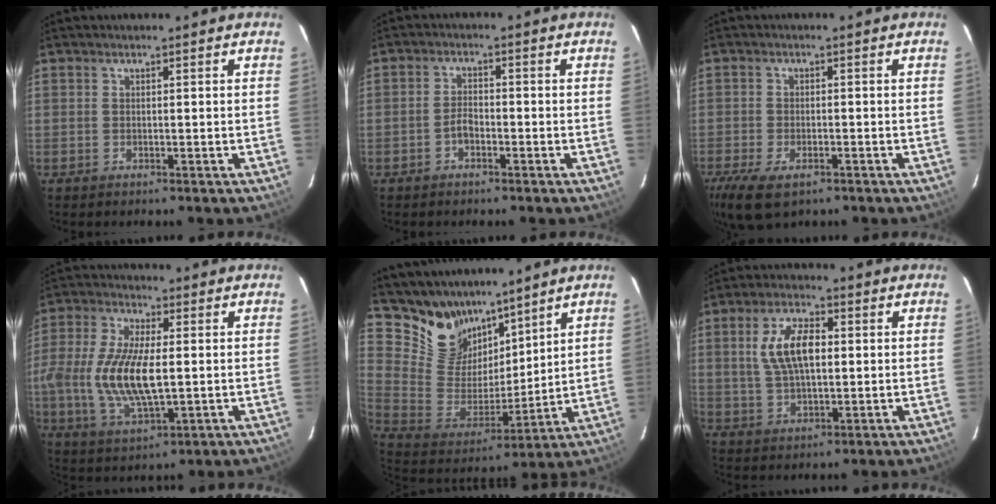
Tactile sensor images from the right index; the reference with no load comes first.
{"total": 2.3, "force": [-1.4, 1.1, 1.4], "torque": [-0.029, 0.007, -0.028]}
{"total": 9.7, "force": [-5.9, 4.6, 6.2], "torque": [-0.151, -0.037, -0.104]}
{"total": 15.1, "force": [-1.0, 6.2, 13.8], "torque": [-0.283, -0.007, -0.017]}
{"total": 14.6, "force": [11.5, 7.8, 4.3], "torque": [-0.105, 0.001, 0.234]}
{"total": 9.6, "force": [1.6, 4.6, 8.3], "torque": [-0.162, 0.013, 0.035]}